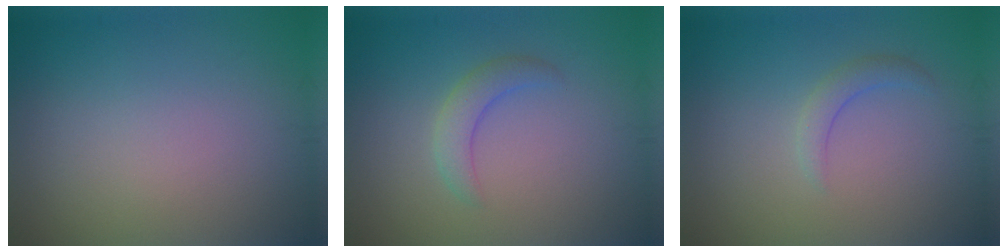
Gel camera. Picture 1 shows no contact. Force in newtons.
{"total": 2.3, "press": 2.3, "slide": 0.2}
{"total": 1.5, "press": 1.5, "slide": 0.2}